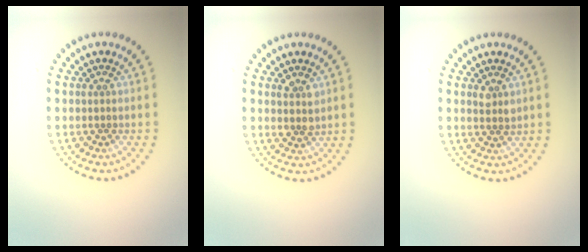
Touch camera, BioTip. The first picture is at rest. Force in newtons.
{"total": 1.5, "press": 1.4, "slide": 0.6}
{"total": 1.1, "press": 1.1, "slide": 0.4}